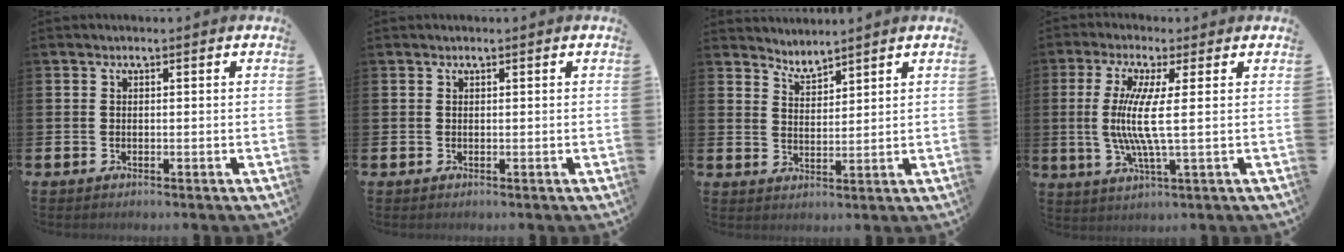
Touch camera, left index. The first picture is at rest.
{"total": 0.0}
{"total": 3.4, "force": [3.4, 0.1, -0.1], "torque": [-0.009, -0.019, 0.064]}
{"total": 7.6, "force": [0.7, 0.3, 7.6], "torque": [-0.148, -0.009, 0.006]}